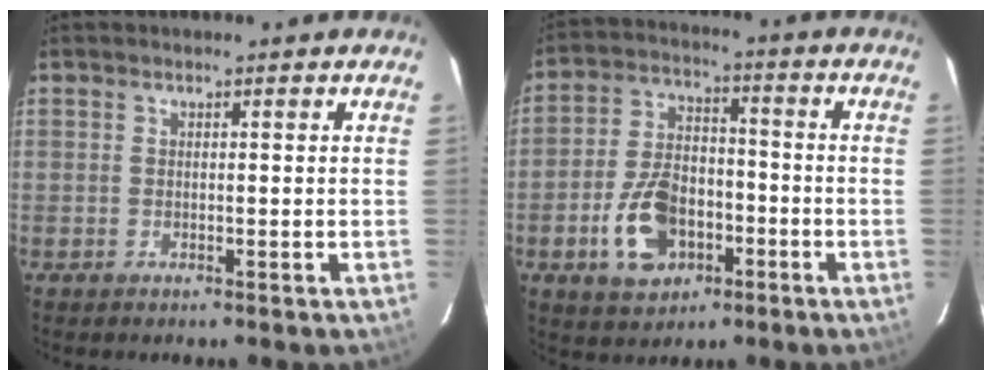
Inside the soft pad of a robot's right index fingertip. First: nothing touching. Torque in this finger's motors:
{"motor_torque": [0.42, -0.23, 0.34, 0.06]}